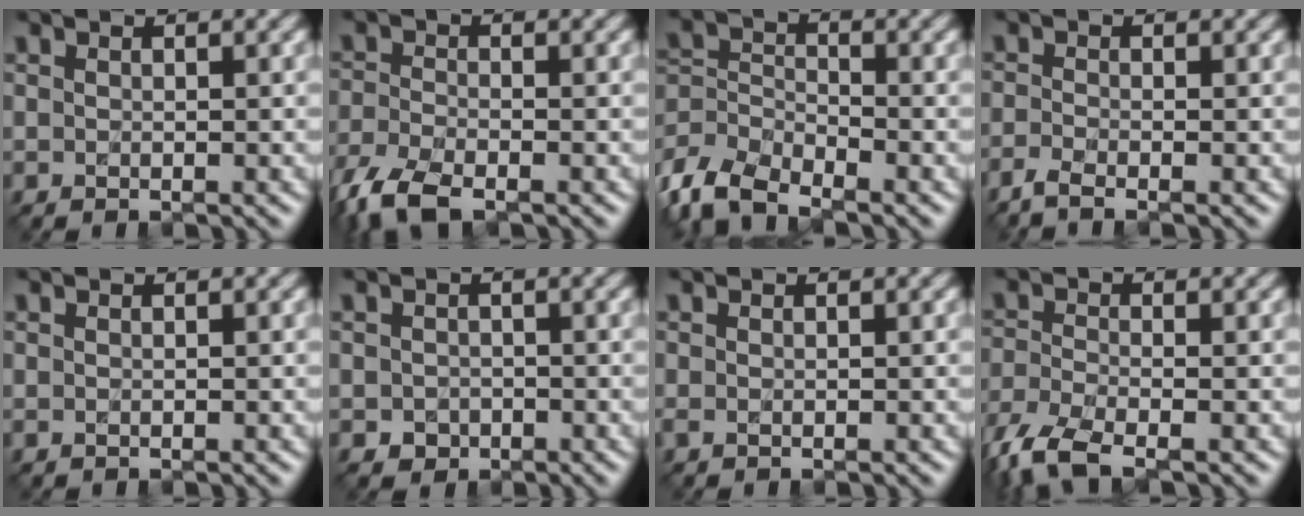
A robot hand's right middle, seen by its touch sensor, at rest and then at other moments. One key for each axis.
{"total": 5.1, "fx": -3.9, "fy": 1.7, "fz": 2.8, "tx": -0.073, "ty": -0.009, "tz": -0.087}
{"total": 5.9, "fx": -4.6, "fy": 2.5, "fz": 2.8, "tx": -0.066, "ty": 0.003, "tz": -0.102}
{"total": 2.1, "fx": -1.7, "fy": 0.3, "fz": 1.1, "tx": -0.030, "ty": -0.005, "tz": -0.048}
{"total": 0.0}
{"total": 0.9, "fx": -0.4, "fy": 0.8, "fz": -0.2, "tx": 0.002, "ty": 0.005, "tz": -0.009}
{"total": 0.0}
{"total": 5.3, "fx": -4.0, "fy": 1.5, "fz": 3.2, "tx": -0.083, "ty": -0.011, "tz": -0.090}